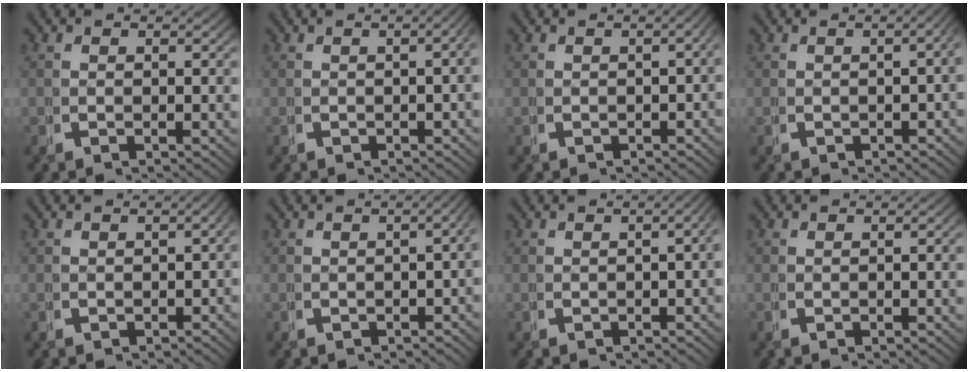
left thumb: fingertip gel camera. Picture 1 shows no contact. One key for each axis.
{"total": 3.5, "fx": -0.3, "fy": 1.3, "fz": 3.2, "tx": -0.038, "ty": 0.015, "tz": -0.007}
{"total": 1.8, "fx": -0.8, "fy": 0.8, "fz": 1.5, "tx": -0.017, "ty": 0.001, "tz": -0.011}
{"total": 3.5, "fx": -0.4, "fy": 1.5, "fz": 3.2, "tx": -0.038, "ty": 0.013, "tz": -0.010}
{"total": 1.5, "fx": -0.8, "fy": 0.6, "fz": 1.2, "tx": -0.012, "ty": 0.000, "tz": -0.012}
{"total": 3.7, "fx": -0.5, "fy": 1.7, "fz": 3.2, "tx": -0.037, "ty": 0.013, "tz": -0.012}
{"total": 3.1, "fx": -0.4, "fy": 1.2, "fz": 2.9, "tx": -0.033, "ty": 0.013, "tz": -0.010}
{"total": 0.0}